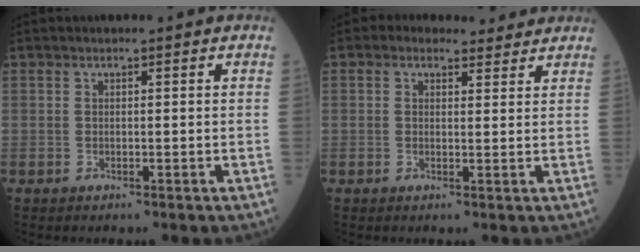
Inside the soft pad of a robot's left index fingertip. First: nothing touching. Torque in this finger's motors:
{"motor_torque": [0.77, -0.84, 0.22, 0.00]}